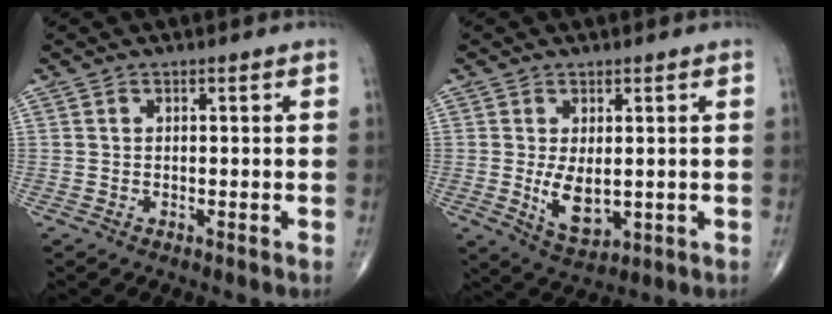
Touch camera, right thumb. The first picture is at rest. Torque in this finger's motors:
{"motor_torque": [0.18, 0.18, 0.57, -0.12, 0.18]}